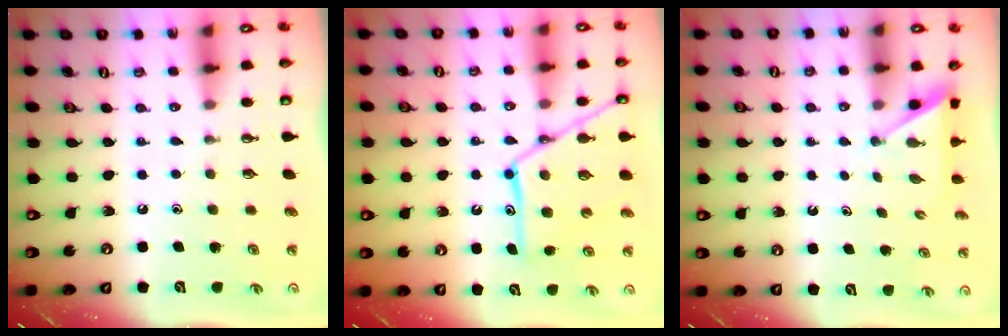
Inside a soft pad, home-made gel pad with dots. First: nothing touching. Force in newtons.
{"total": 16.8, "press": 16.8, "slide": 1.4}
{"total": 2.9, "press": 2.9, "slide": 0.2}